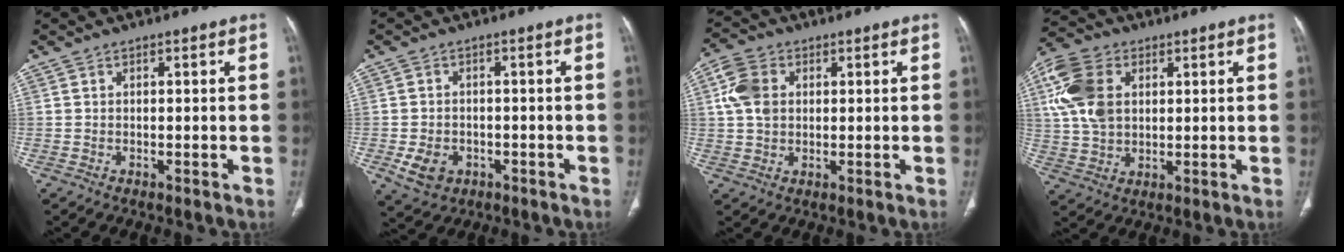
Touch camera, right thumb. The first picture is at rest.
{"total": 5.7, "force": [-2.0, 4.5, 2.9], "torque": [-0.048, 0.008, -0.022]}
{"total": 6.9, "force": [1.4, 5.2, 4.3], "torque": [-0.083, 0.008, 0.025]}
{"total": 12.8, "force": [3.4, 8.8, 8.6], "torque": [-0.171, 0.006, 0.065]}